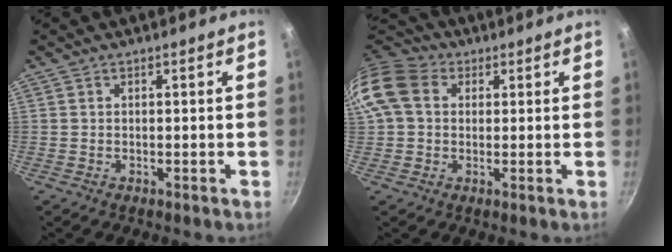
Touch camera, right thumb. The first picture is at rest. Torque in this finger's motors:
{"motor_torque": [0.08, 0.33, 0.33, -0.32, 0.28]}